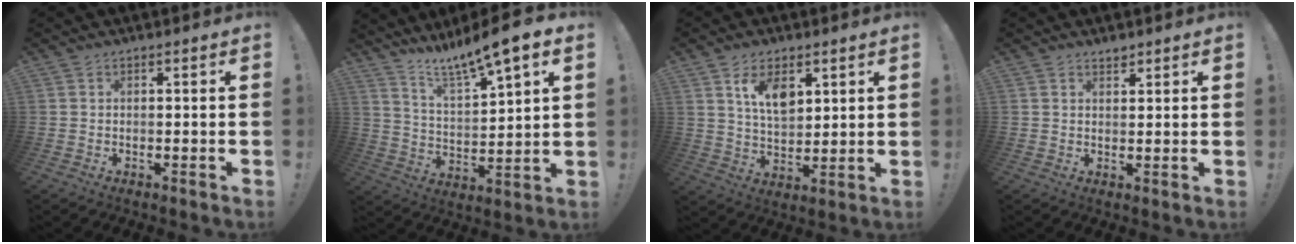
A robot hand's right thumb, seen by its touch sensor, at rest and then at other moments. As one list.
[{"total": 11.2, "force": [9.6, 0.7, 5.8], "torque": [-0.111, -0.078, 0.157]}, {"total": 9.5, "force": [5.1, 5.4, 6.0], "torque": [-0.094, -0.022, 0.092]}, {"total": 1.9, "force": [1.7, 0.6, 0.6], "torque": [0.002, -0.013, 0.029]}]